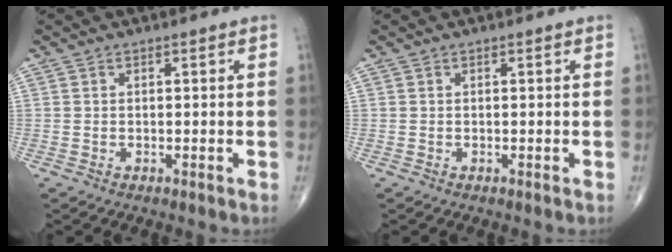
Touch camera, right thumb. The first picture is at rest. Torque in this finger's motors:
{"motor_torque": [-0.05, 0.05, -0.02, 0.02, 0.00]}